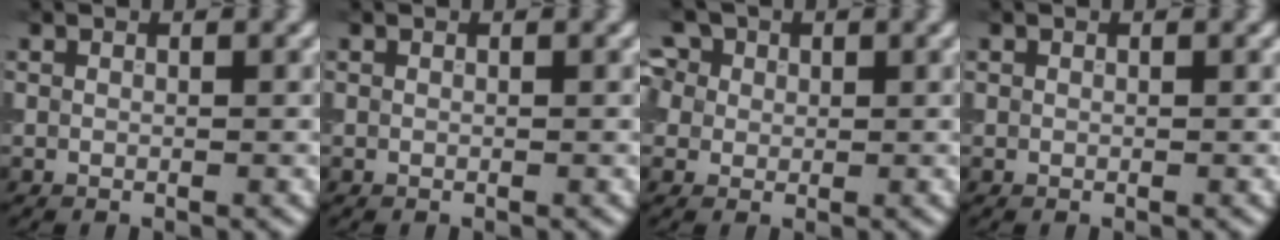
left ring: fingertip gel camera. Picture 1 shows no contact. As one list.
[{"total": 0.0}, {"total": 6.1, "force": [2.9, 4.6, 2.9], "torque": [-0.059, 0.023, 0.020]}, {"total": 0.0}]